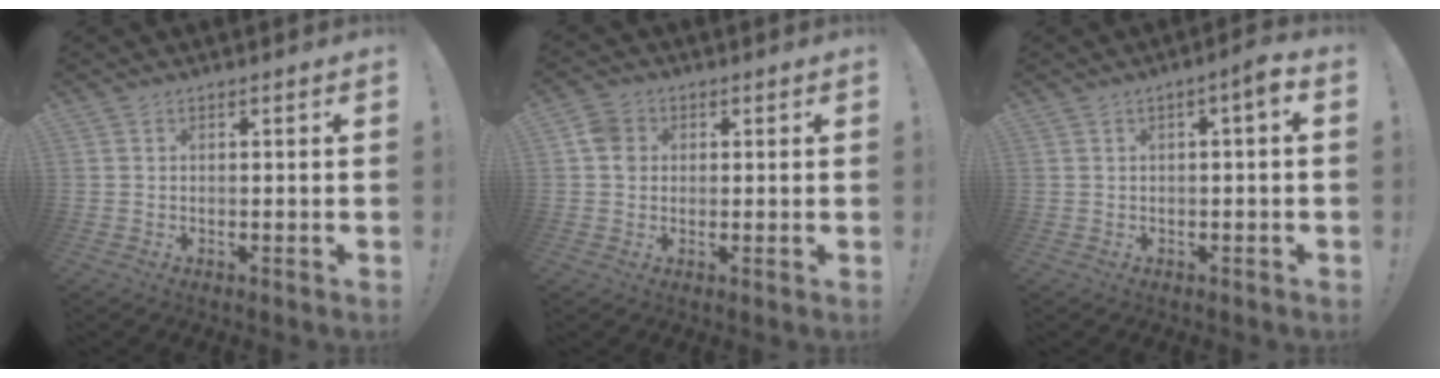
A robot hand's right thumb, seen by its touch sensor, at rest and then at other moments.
{"total": 5.3, "force": [0.8, 4.6, 2.4], "torque": [-0.028, 0.008, 0.017]}
{"total": 3.4, "force": [-0.3, 0.4, 3.4], "torque": [-0.050, 0.003, -0.011]}